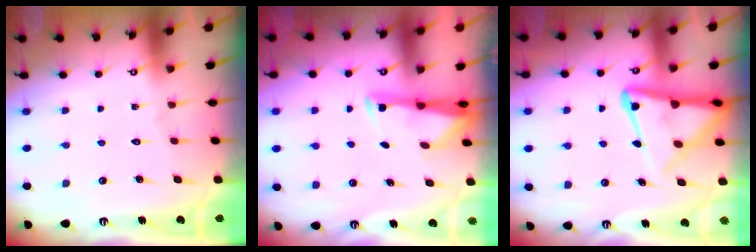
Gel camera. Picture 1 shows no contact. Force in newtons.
{"total": 2.9, "press": 2.9, "slide": 0.4}
{"total": 12.6, "press": 12.5, "slide": 1.2}